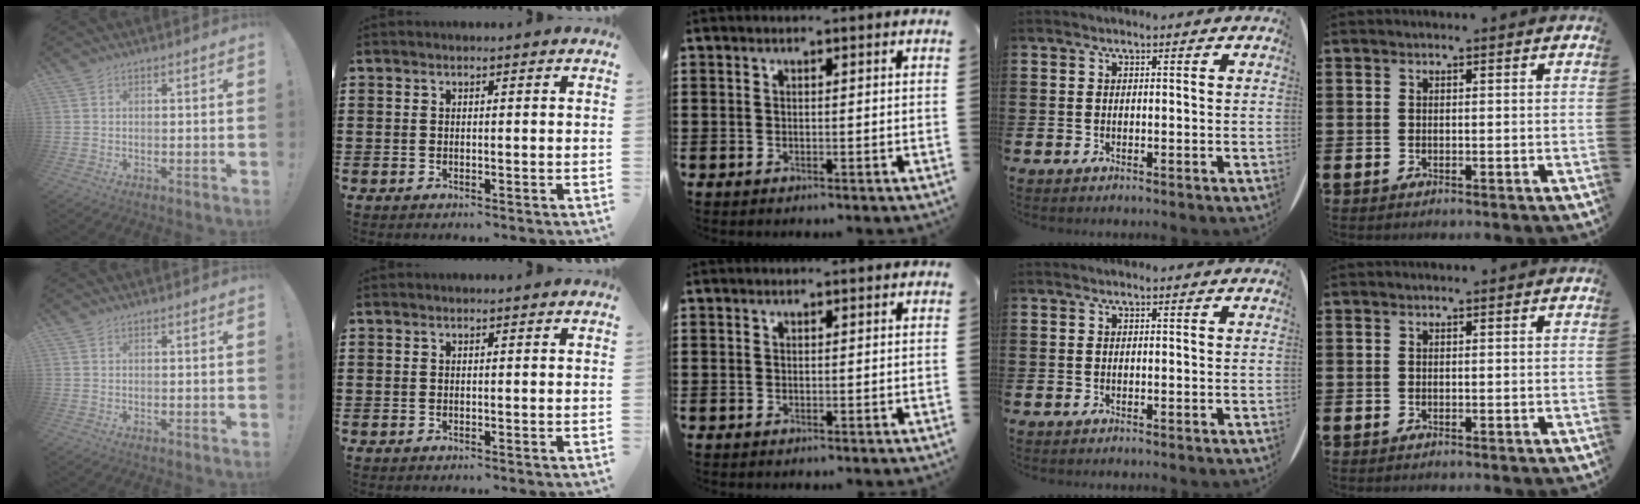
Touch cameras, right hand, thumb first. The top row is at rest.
{}